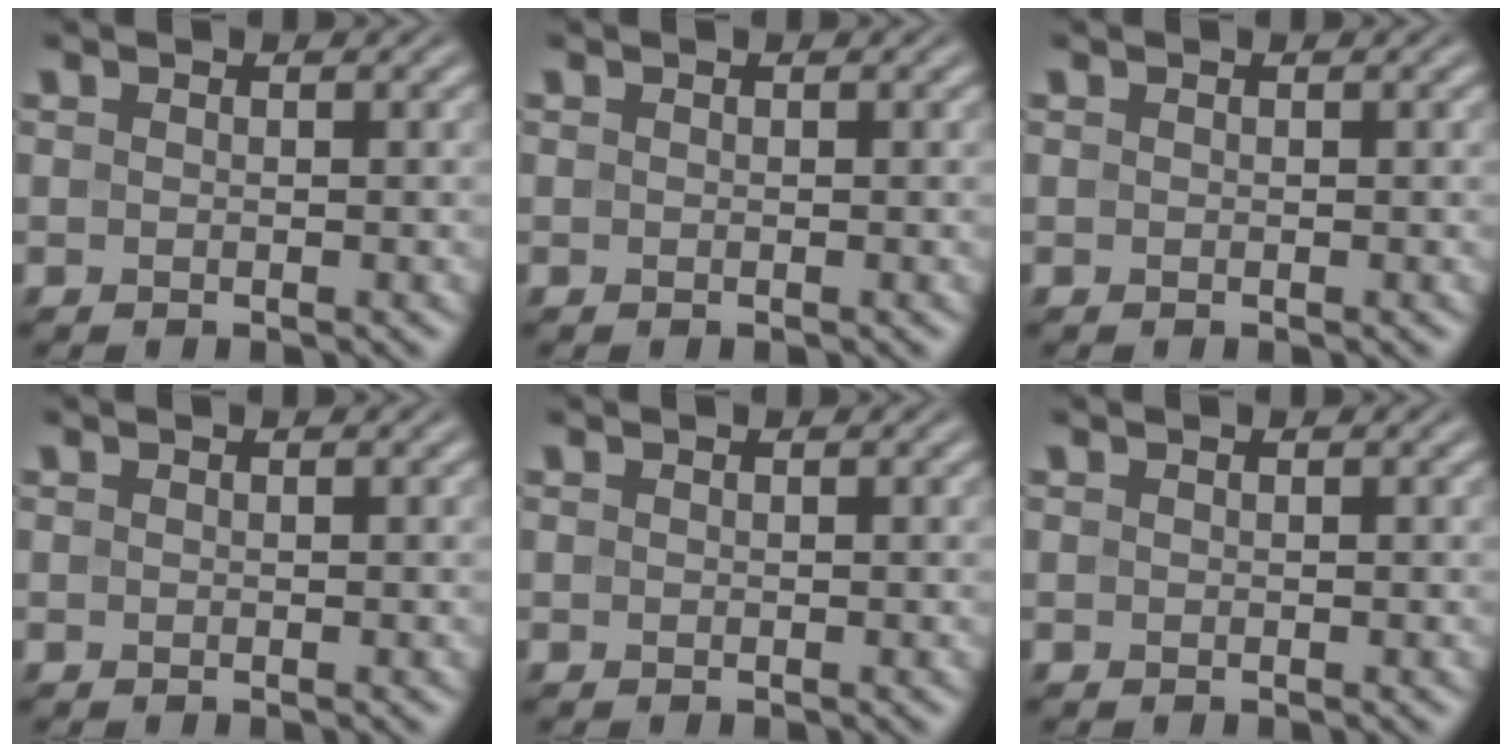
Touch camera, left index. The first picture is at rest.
{"total": 0.0}
{"total": 0.0}
{"total": 0.0}
{"total": 0.0}
{"total": 0.0}